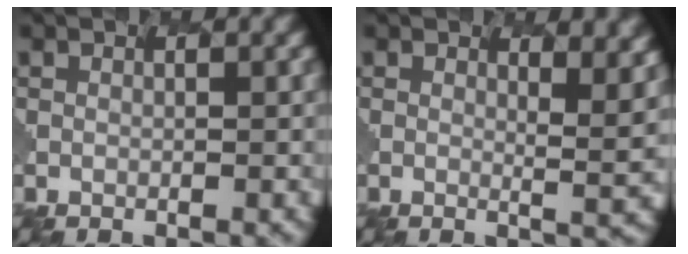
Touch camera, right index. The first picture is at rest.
{"total": 2.6, "force": [2.5, -0.1, 0.8], "torque": [-0.007, 0.022, 0.003]}